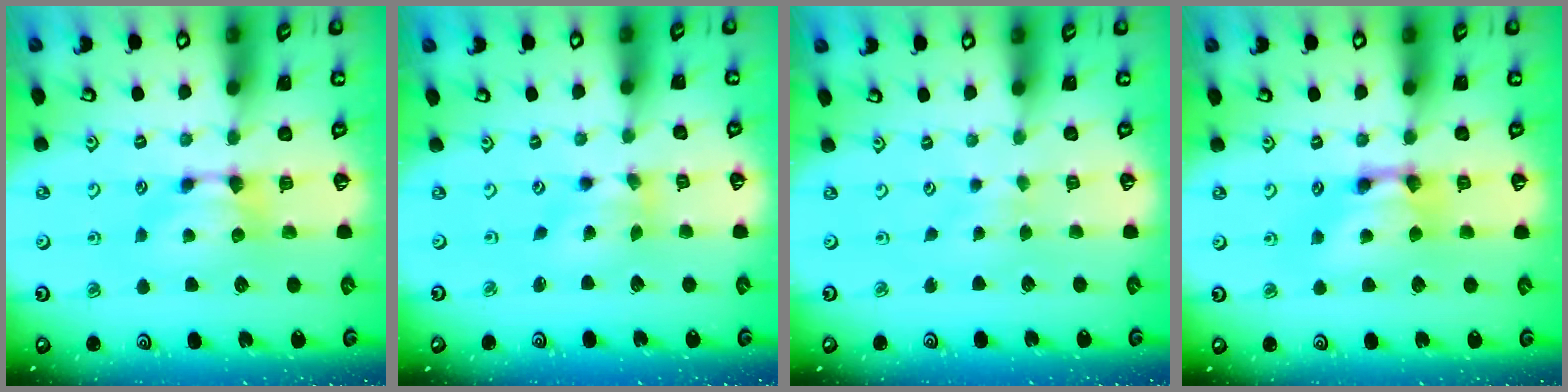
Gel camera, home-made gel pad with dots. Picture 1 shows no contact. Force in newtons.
{"total": 2.1, "press": 1.6, "slide": 1.3}
{"total": 1.8, "press": 1.8, "slide": 0.1}
{"total": 3.0, "press": 3.0, "slide": 0.2}